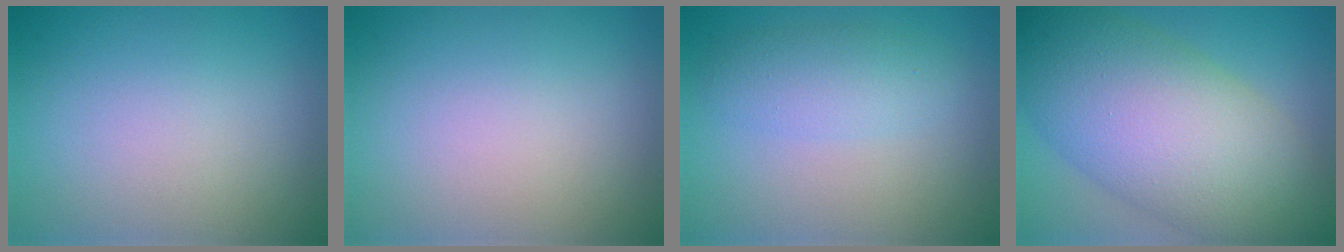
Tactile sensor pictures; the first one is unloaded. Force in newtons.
{"total": 0.0}
{"total": 2.7, "press": 2.7, "slide": 0.0}
{"total": 11.8, "press": 11.8, "slide": 0.2}